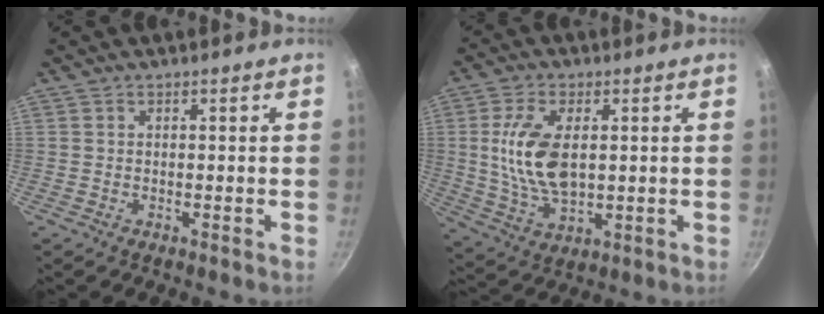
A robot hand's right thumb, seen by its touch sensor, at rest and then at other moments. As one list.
[{"total": 12.8, "force": [1.6, 7.0, 10.6], "torque": [-0.196, -0.008, 0.035]}]